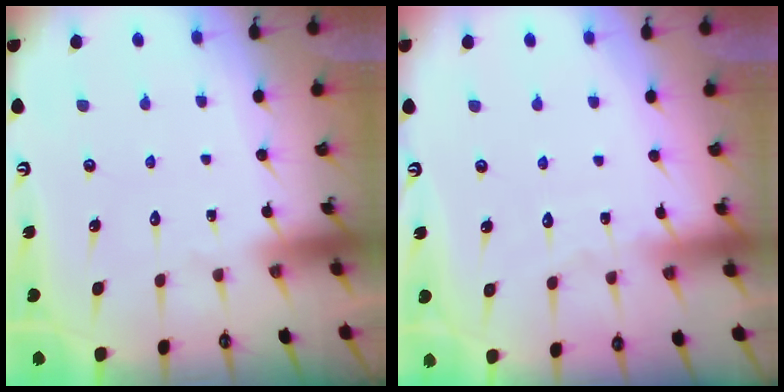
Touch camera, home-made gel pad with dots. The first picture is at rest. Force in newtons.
{"total": 2.3, "press": 2.3, "slide": 0.2}